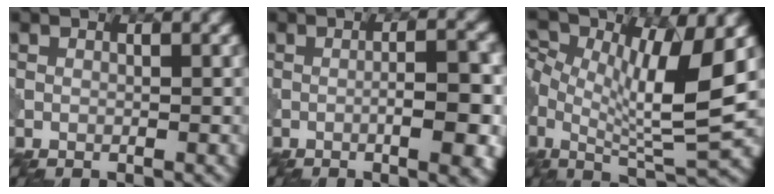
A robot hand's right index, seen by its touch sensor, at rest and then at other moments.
{"total": 5.1, "force": [-1.8, 1.2, 4.6], "torque": [-0.057, 0.007, -0.022]}
{"total": 9.2, "force": [1.0, 3.1, 8.5], "torque": [-0.167, -0.001, 0.018]}